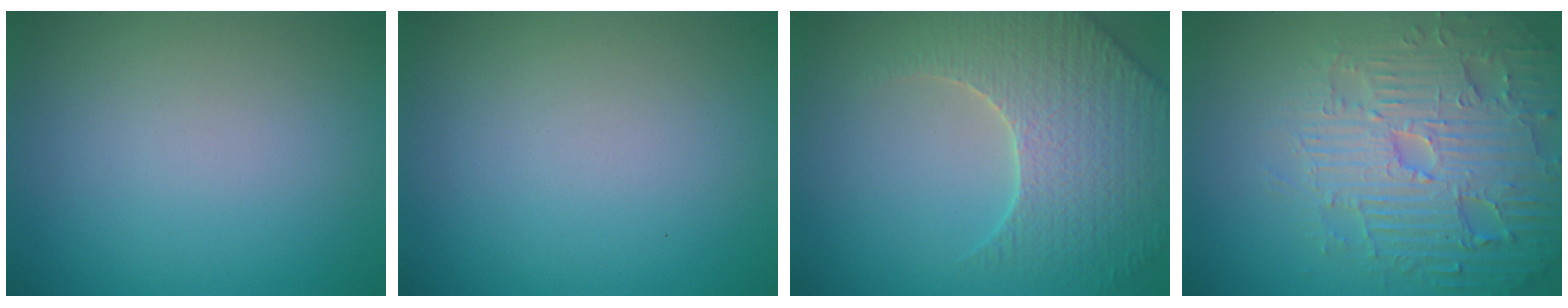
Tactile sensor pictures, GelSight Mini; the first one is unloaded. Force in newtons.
{"total": 0.0}
{"total": 5.4, "press": 5.1, "slide": 1.7}
{"total": 6.0, "press": 5.9, "slide": 1.5}